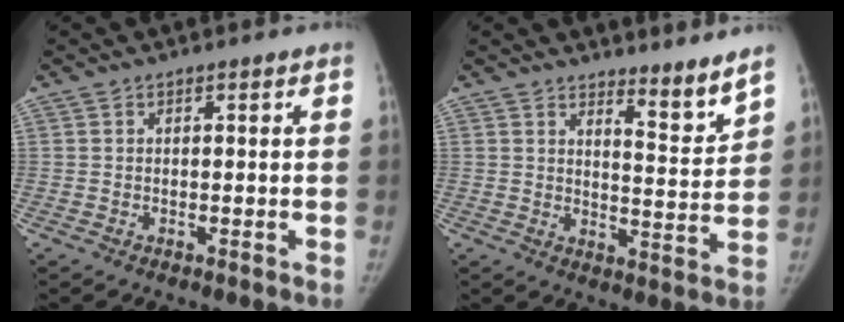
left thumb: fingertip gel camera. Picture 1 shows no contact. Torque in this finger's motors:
{"motor_torque": [0.07, -0.19, 0.55, -0.42, 0.01]}